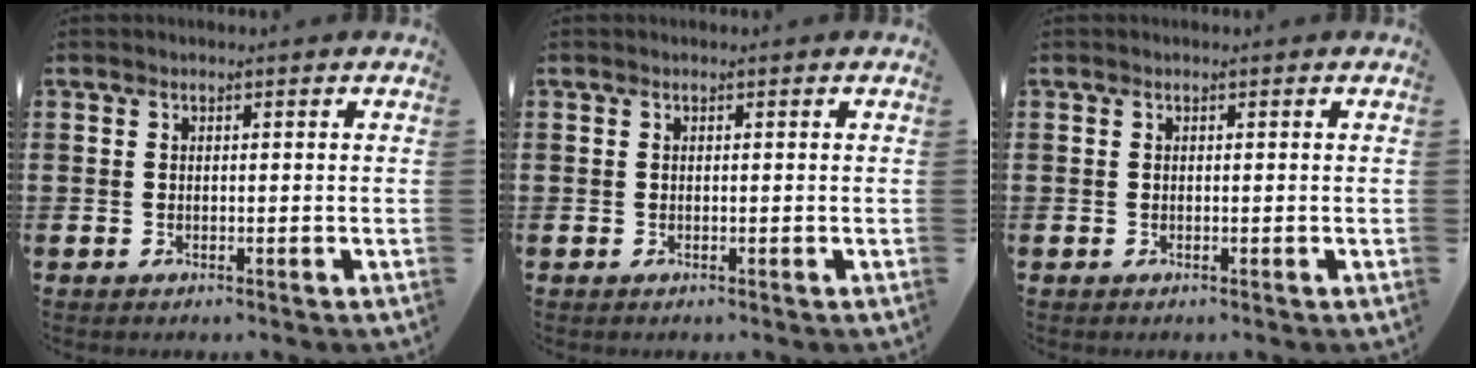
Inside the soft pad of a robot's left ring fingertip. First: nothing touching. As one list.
[{"total": 0.0}, {"total": 0.0}]